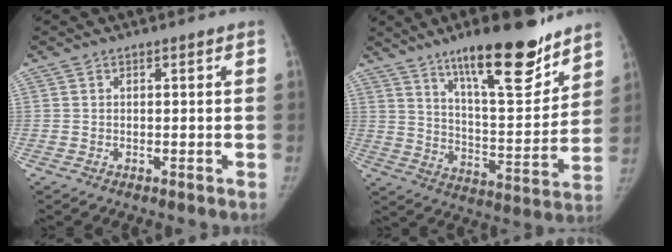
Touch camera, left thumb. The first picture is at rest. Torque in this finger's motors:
{"motor_torque": [1.43, -0.50, 1.48, -1.29, 0.45]}